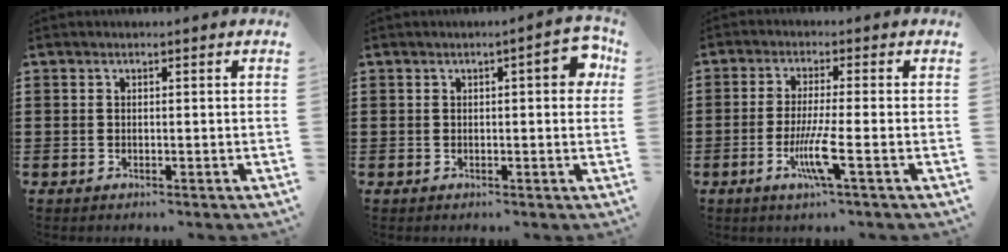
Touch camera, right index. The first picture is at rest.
{"total": 4.3, "force": [0.8, 1.1, 4.1], "torque": [-0.054, -0.001, 0.005]}
{"total": 6.2, "force": [-2.1, 0.0, 5.9], "torque": [-0.118, -0.021, -0.042]}